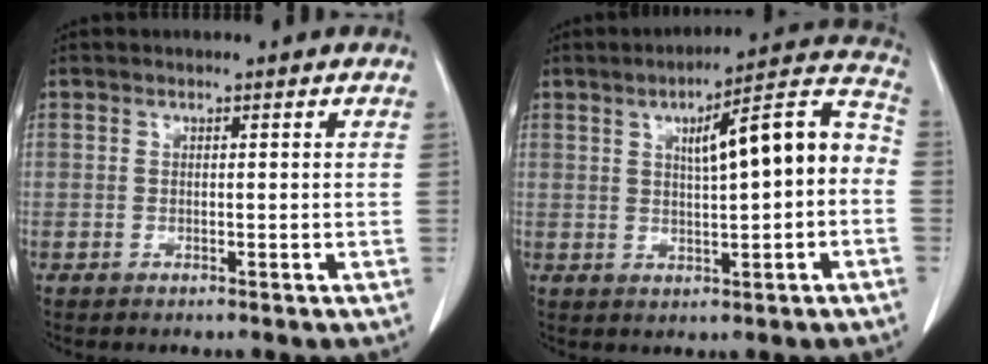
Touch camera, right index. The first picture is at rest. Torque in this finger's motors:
{"motor_torque": [0.43, 0.07, 0.30, 0.07]}